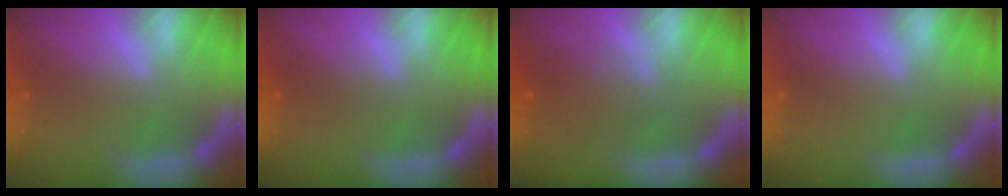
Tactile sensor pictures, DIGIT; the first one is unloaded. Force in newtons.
{"total": 1.0}
{"total": 4.1}
{"total": 0.0}